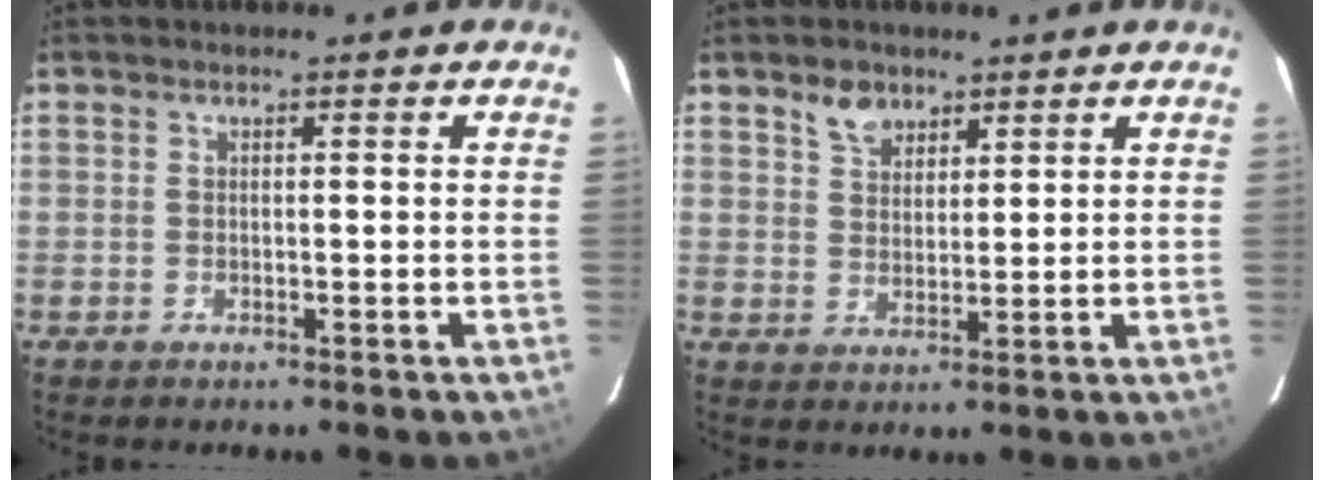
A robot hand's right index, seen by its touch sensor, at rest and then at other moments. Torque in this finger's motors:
{"motor_torque": [0.02, 0.00, 0.04, 0.03]}